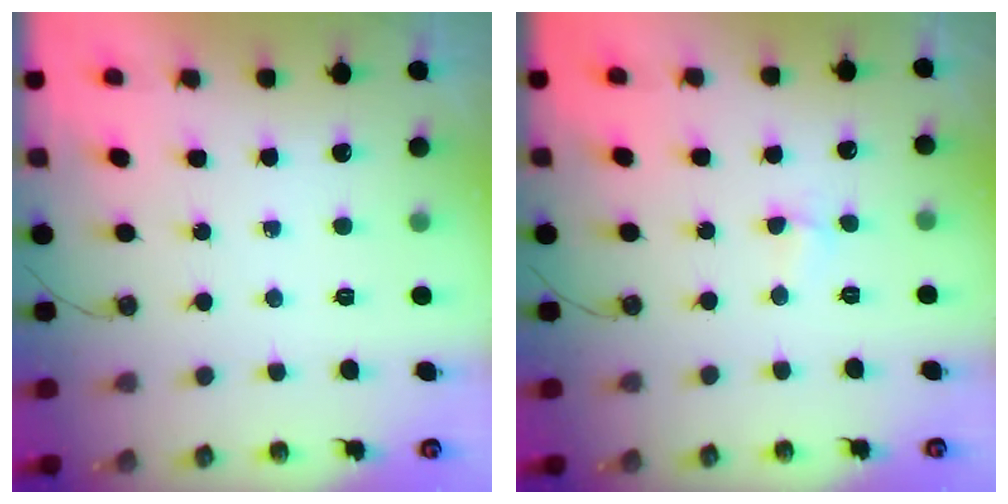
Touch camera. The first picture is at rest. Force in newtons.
{"total": 2.3, "press": 2.2, "slide": 0.5}